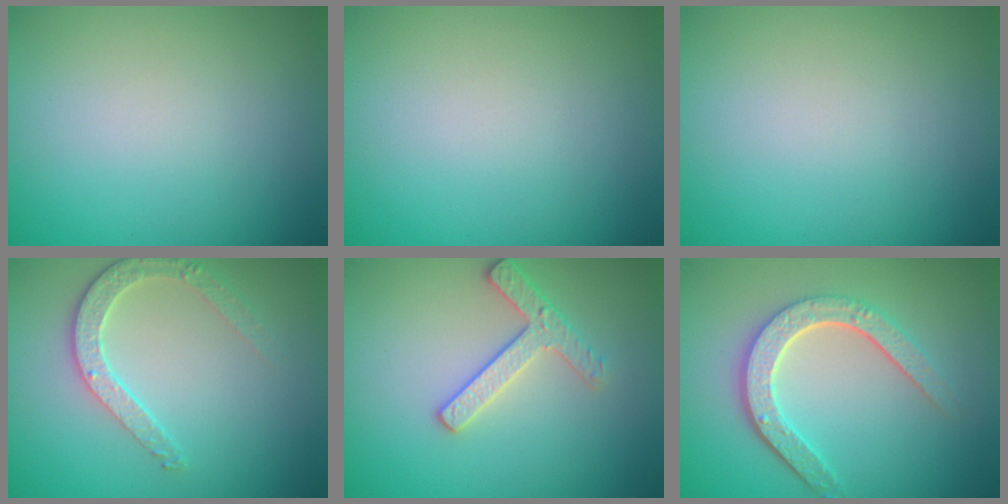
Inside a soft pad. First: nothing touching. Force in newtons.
{"total": 0.0}
{"total": 0.0}
{"total": 2.8, "press": 2.5, "slide": 1.2}
{"total": 2.5, "press": 2.5, "slide": 0.3}
{"total": 4.6, "press": 3.5, "slide": 3.0}